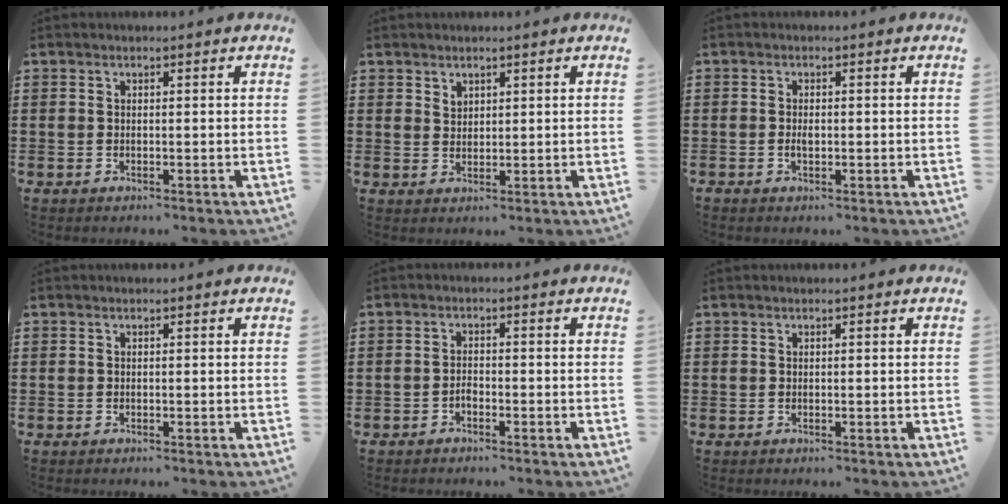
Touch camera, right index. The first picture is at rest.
{"total": 1.8, "force": [1.5, 1.0, 0.2], "torque": [-0.006, 0.003, 0.029]}
{"total": 1.4, "force": [-0.3, 0.6, 1.1], "torque": [-0.023, 0.000, -0.007]}
{"total": 0.0}
{"total": 1.4, "force": [-0.9, 0.7, 0.7], "torque": [-0.017, 0.000, -0.019]}
{"total": 0.0}